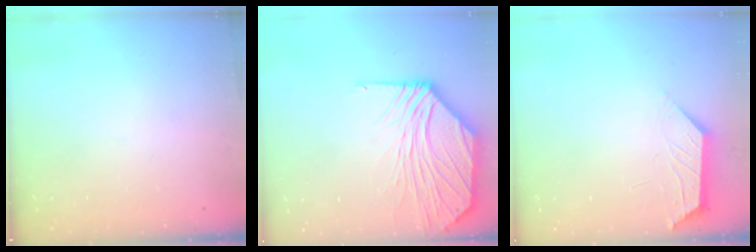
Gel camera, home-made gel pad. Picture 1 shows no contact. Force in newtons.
{"total": 10.3, "press": 10.2, "slide": 1.5}
{"total": 1.8, "press": 1.7, "slide": 0.4}